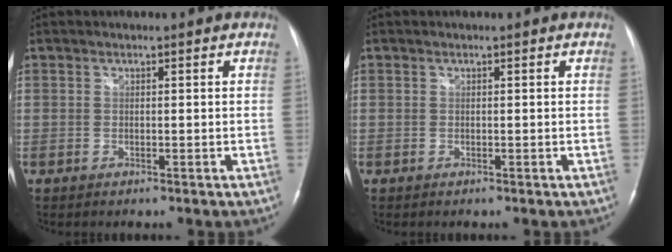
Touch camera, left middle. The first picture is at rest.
{"total": 0.0}